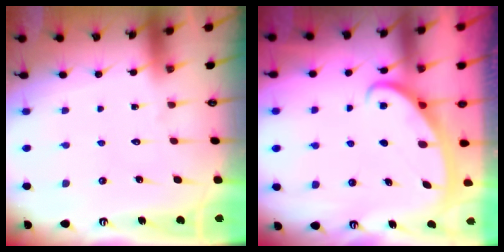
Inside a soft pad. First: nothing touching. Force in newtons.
{"total": 2.7, "press": 2.7, "slide": 0.3}